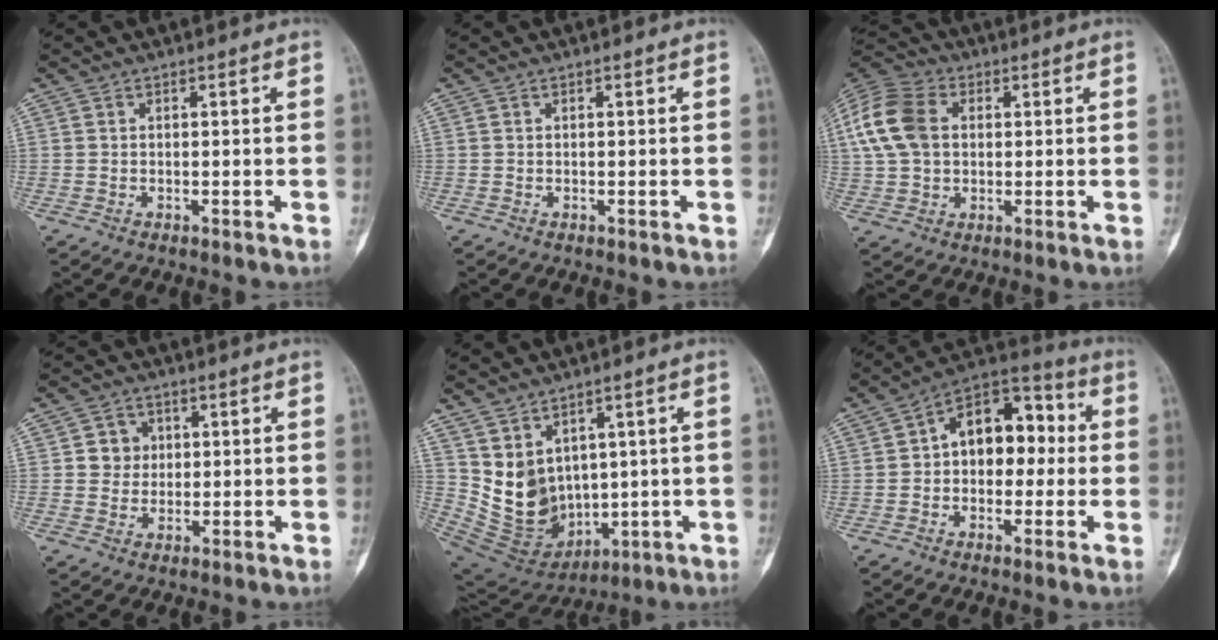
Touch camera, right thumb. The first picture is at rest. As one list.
[{"total": 0.0}, {"total": 13.5, "force": [2.3, 9.8, 9.0], "torque": [-0.178, 0.021, 0.038]}, {"total": 4.4, "force": [0.8, 4.1, 1.1], "torque": [0.011, 0.005, 0.009]}, {"total": 12.1, "force": [3.0, 9.7, 6.7], "torque": [-0.094, -0.019, 0.102]}, {"total": 13.3, "force": [0.7, 8.9, 9.9], "torque": [-0.101, 0.043, -0.005]}]